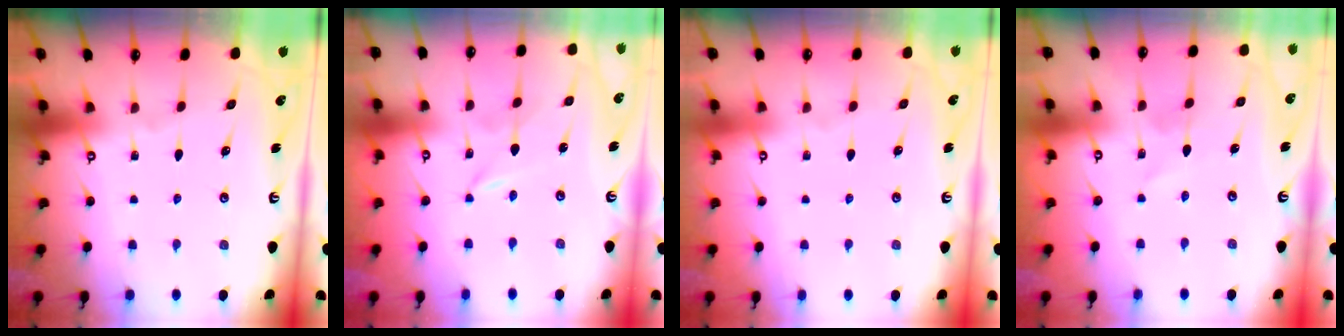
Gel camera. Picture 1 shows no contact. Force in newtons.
{"total": 0.0}
{"total": 0.0}
{"total": 1.2, "press": 1.1, "slide": 0.1}